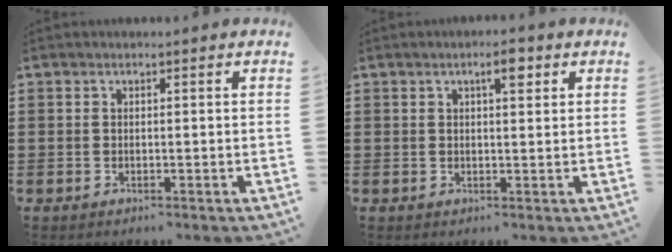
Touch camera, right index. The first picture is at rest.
{"total": 3.2, "force": [1.7, 0.9, 2.6], "torque": [-0.040, 0.002, 0.023]}